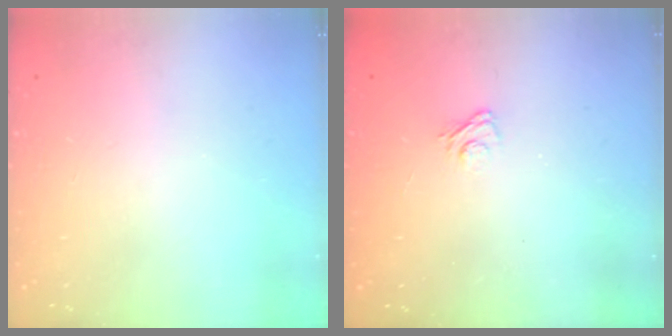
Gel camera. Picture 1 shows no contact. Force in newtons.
{"total": 2.9, "press": 2.6, "slide": 1.2}